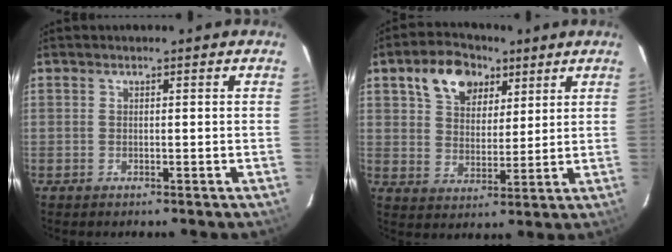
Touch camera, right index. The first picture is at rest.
{"total": 11.1, "force": [6.0, 7.3, 5.8], "torque": [-0.112, 0.026, 0.105]}